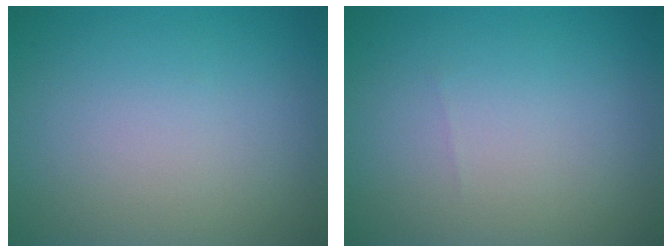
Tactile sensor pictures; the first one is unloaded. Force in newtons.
{"total": 0.0}